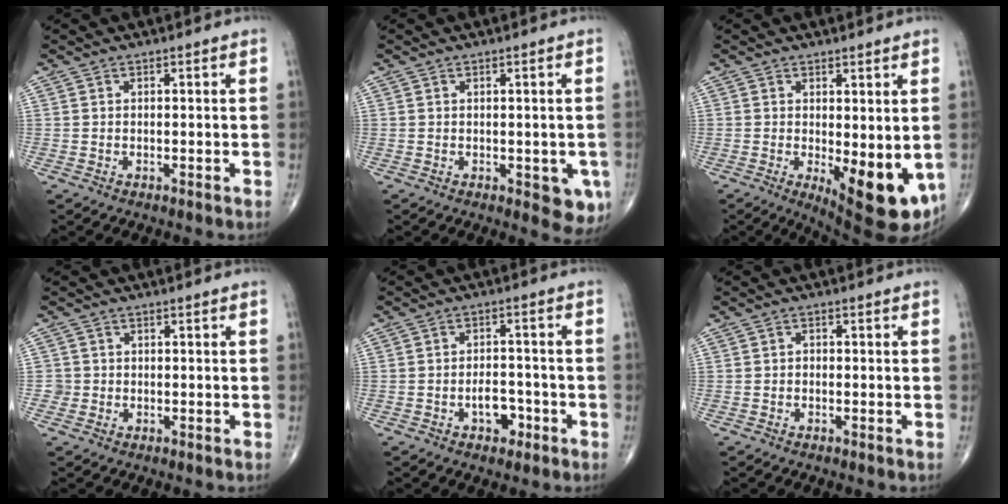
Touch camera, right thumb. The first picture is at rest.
{"total": 5.1, "force": [-1.3, 2.4, 4.4], "torque": [-0.027, -0.007, -0.010]}
{"total": 11.9, "force": [-1.9, 4.3, 10.9], "torque": [-0.133, -0.027, -0.012]}
{"total": 1.6, "force": [-0.3, 1.6, -0.2], "torque": [0.017, 0.008, -0.011]}
{"total": 4.7, "force": [-2.3, 2.9, 3.0], "torque": [-0.022, 0.021, -0.035]}
{"total": 0.9, "force": [-0.3, 0.7, 0.5], "torque": [-0.001, 0.003, -0.009]}